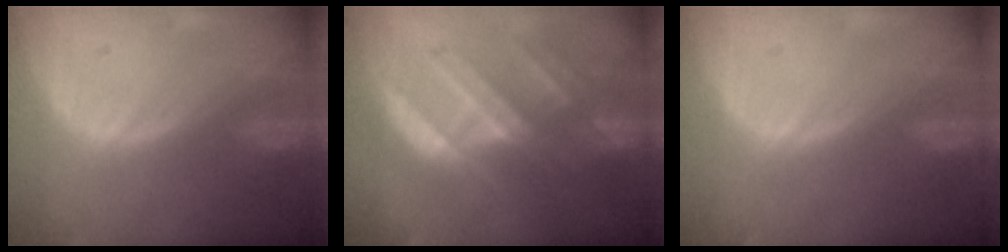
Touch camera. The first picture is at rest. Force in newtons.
{"total": 8.2, "press": 7.8, "slide": 2.5}
{"total": 0.0}